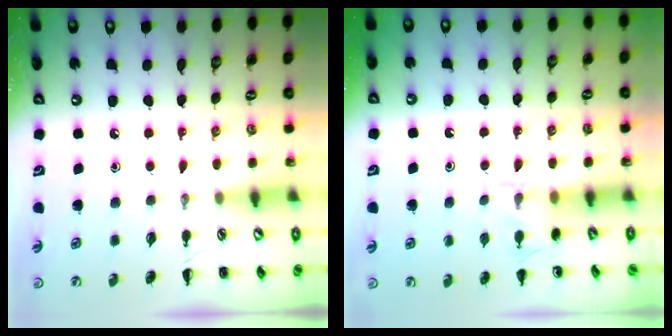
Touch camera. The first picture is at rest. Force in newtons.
{"total": 5.0, "press": 4.6, "slide": 1.8}